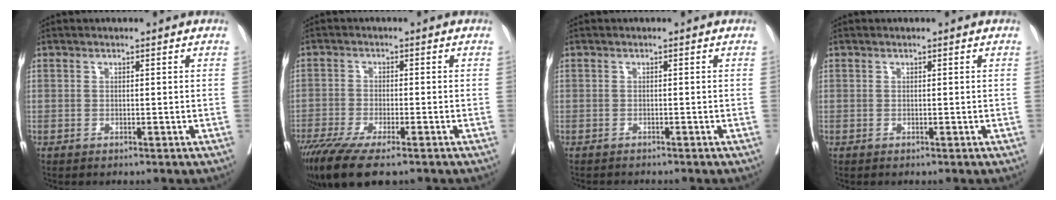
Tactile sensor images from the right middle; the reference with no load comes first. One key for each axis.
{"total": 10.5, "fx": -7.7, "fy": 2.1, "fz": 6.9, "tx": -0.113, "ty": -0.022, "tz": -0.126}
{"total": 2.0, "fx": -2.0, "fy": 0.3, "fz": 0.5, "tx": -0.009, "ty": -0.004, "tz": -0.026}
{"total": 0.0}